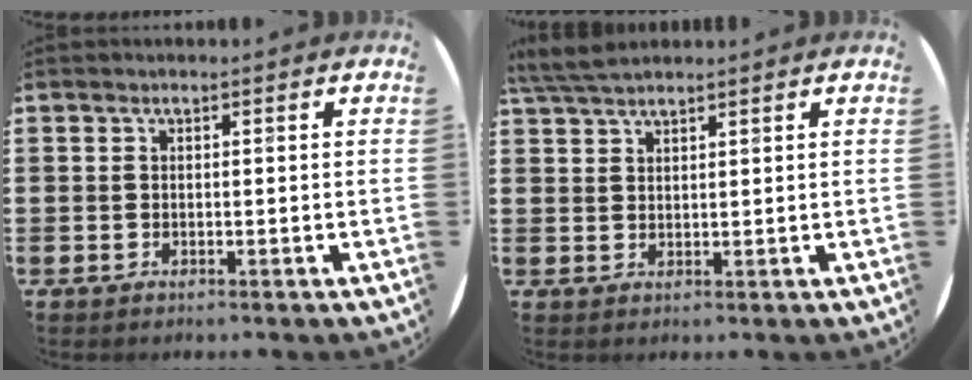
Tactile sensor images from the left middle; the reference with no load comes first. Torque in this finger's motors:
{"motor_torque": [0.36, -0.42, 0.07, 0.07]}